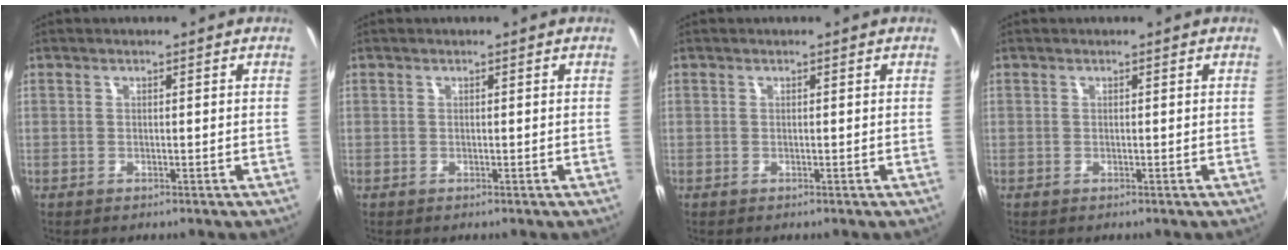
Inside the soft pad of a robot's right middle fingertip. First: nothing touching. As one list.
[{"total": 0.0}, {"total": 0.0}, {"total": 0.0}]